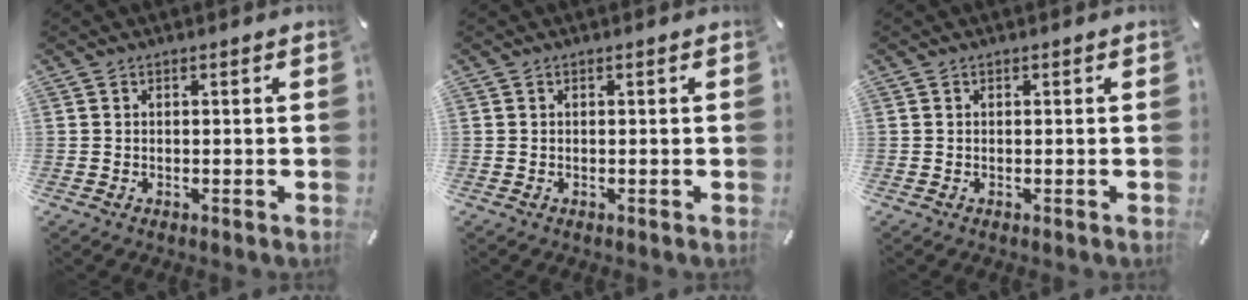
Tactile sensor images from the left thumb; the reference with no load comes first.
{"total": 0.0}
{"total": 0.0}